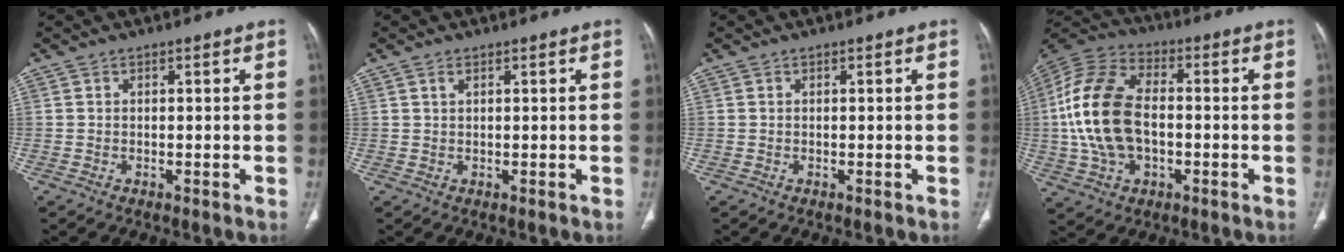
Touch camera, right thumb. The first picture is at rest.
{"total": 1.1, "force": [0.6, 0.5, 0.7], "torque": [-0.014, 0.003, 0.012]}
{"total": 0.0}
{"total": 18.1, "force": [-0.8, 11.2, 14.2], "torque": [-0.290, 0.024, -0.016]}